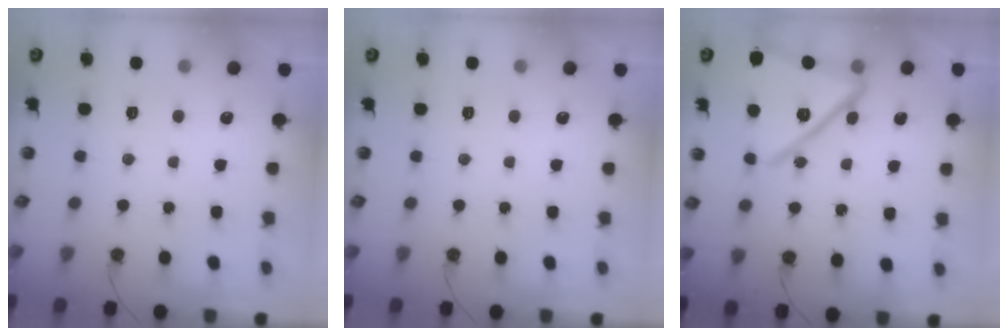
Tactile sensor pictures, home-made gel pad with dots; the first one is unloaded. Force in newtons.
{"total": 0.0}
{"total": 20.3, "press": 20.2, "slide": 1.3}